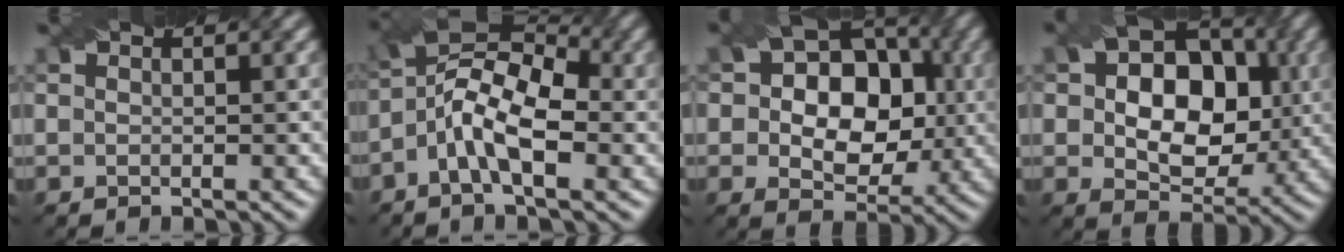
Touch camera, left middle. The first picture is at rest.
{"total": 7.6, "force": [-1.5, 3.1, 6.7], "torque": [-0.128, 0.025, -0.040]}
{"total": 10.1, "force": [0.6, 7.6, 6.6], "torque": [-0.077, 0.012, 0.002]}
{"total": 10.4, "force": [0.7, 7.4, 7.3], "torque": [-0.109, -0.002, 0.011]}